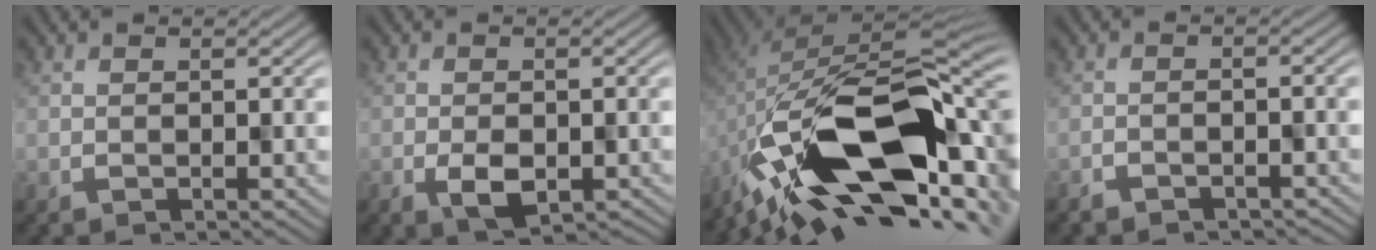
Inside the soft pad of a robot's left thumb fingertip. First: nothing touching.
{"total": 4.0, "force": [-1.6, 2.5, 2.7], "torque": [-0.053, -0.012, -0.018]}
{"total": 16.3, "force": [-6.4, 8.4, 12.4], "torque": [-0.224, -0.024, -0.101]}
{"total": 2.2, "force": [-2.1, 0.5, 0.1], "torque": [-0.008, -0.007, -0.030]}